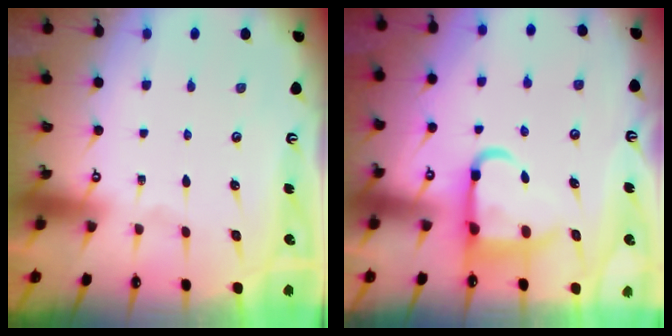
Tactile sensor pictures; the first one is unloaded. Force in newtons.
{"total": 9.8, "press": 9.7, "slide": 1.4}